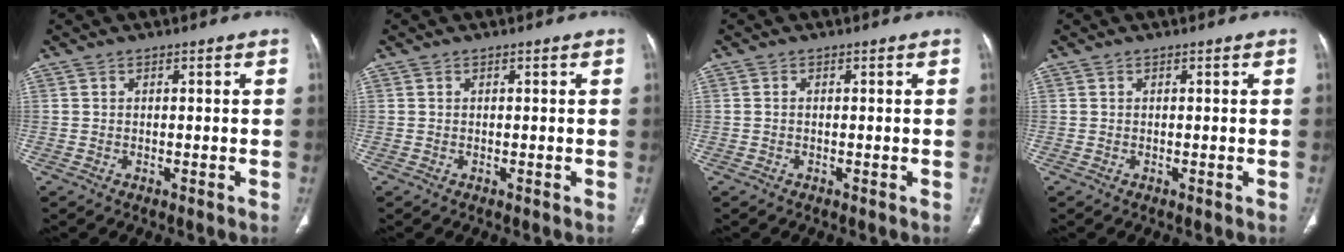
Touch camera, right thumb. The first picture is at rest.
{"total": 0.0}
{"total": 0.0}
{"total": 0.0}